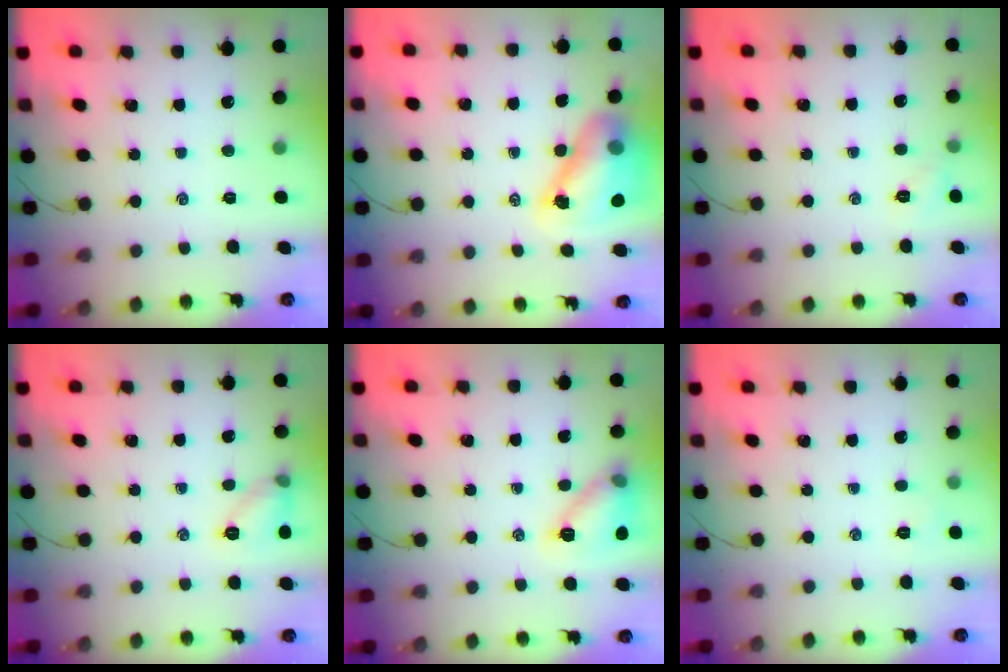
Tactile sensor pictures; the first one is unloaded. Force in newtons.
{"total": 12.4, "press": 11.9, "slide": 3.7}
{"total": 5.2, "press": 4.9, "slide": 1.7}
{"total": 7.8, "press": 7.5, "slide": 1.8}
{"total": 11.5, "press": 11.5, "slide": 0.4}
{"total": 3.4, "press": 3.3, "slide": 1.1}